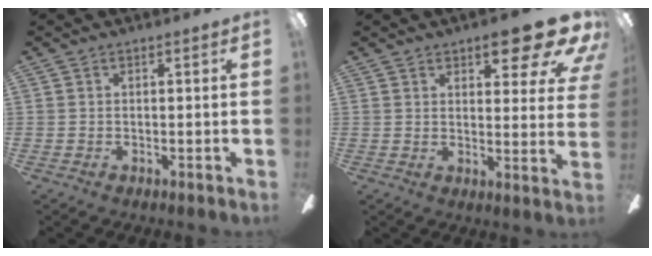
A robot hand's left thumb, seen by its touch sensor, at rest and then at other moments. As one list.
[{"total": 13.8, "force": [9.0, 4.2, 9.6], "torque": [-0.102, -0.064, 0.140]}]